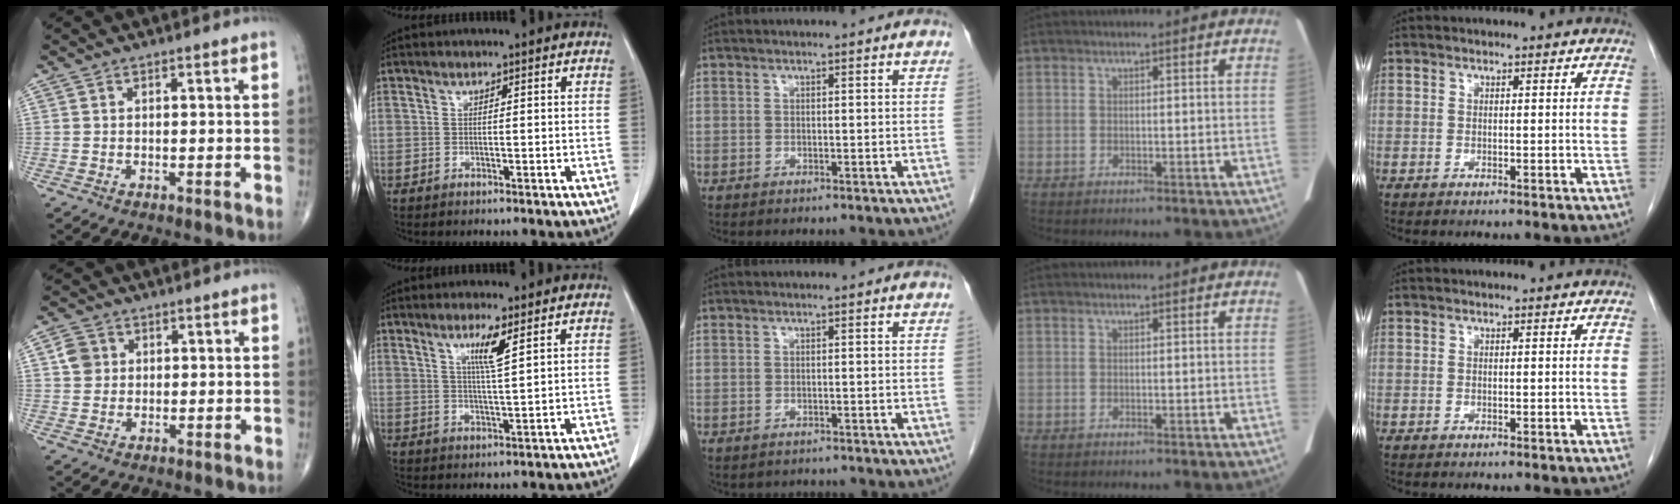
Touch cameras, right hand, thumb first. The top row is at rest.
{"thumb": {"total": 3.9, "force": [0.9, 3.5, 1.4], "torque": [-0.010, 0.002, 0.014]}, "index": {"total": 4.4, "force": [2.2, -0.3, 3.8], "torque": [-0.072, -0.006, 0.041]}, "middle": {"total": 1.6, "force": [-1.4, 0.8, 0.1], "torque": [-0.008, -0.001, -0.020]}}